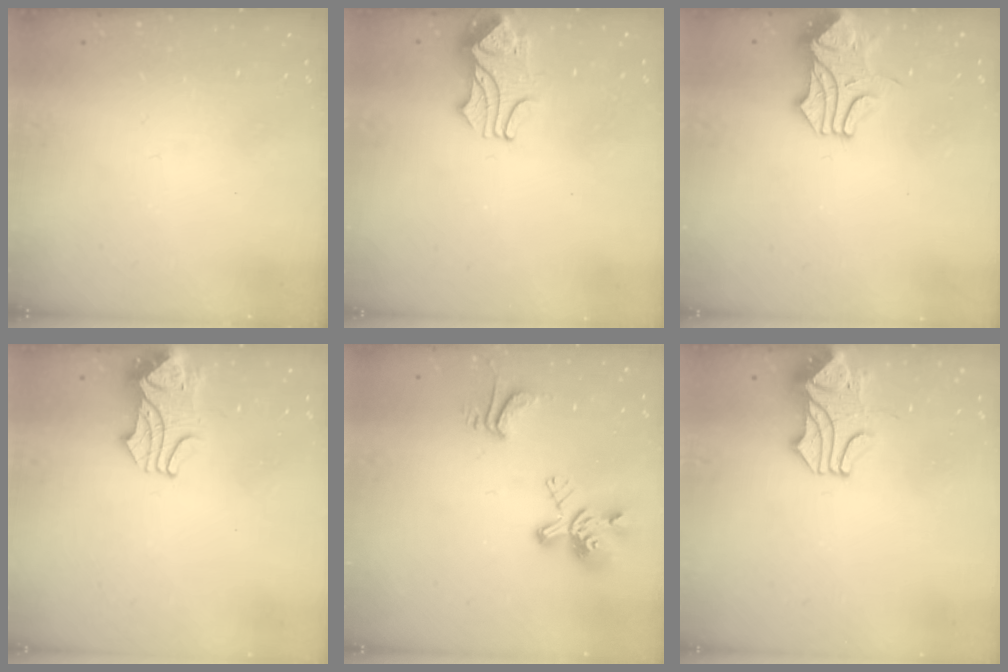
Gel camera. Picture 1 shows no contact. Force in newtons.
{"total": 2.3, "press": 2.3, "slide": 0.6}
{"total": 1.1, "press": 0.9, "slide": 0.5}
{"total": 2.2, "press": 2.1, "slide": 0.6}
{"total": 5.8, "press": 5.4, "slide": 2.1}
{"total": 2.2, "press": 2.0, "slide": 1.0}